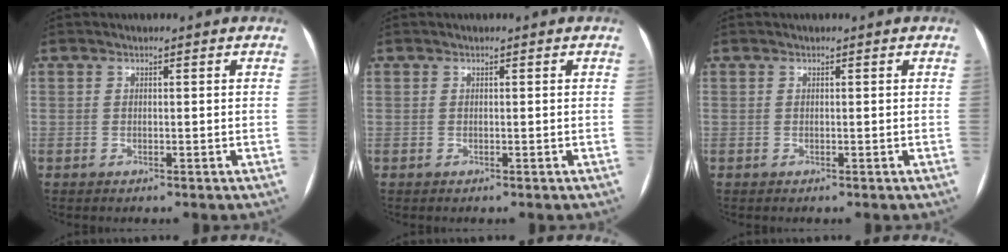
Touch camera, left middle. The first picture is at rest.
{"total": 0.0}
{"total": 0.0}